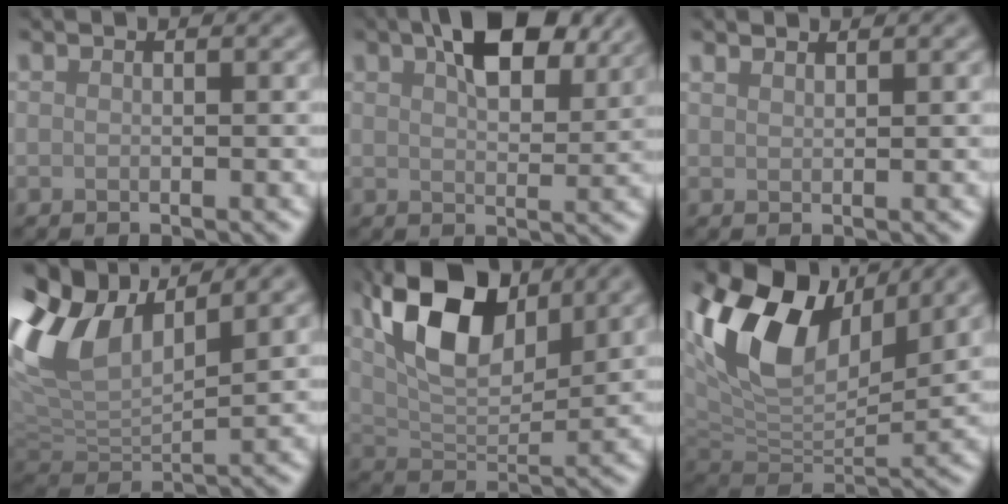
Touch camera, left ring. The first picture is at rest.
{"total": 7.8, "force": [4.3, 3.3, 5.6], "torque": [-0.091, 0.014, 0.066]}
{"total": 1.1, "force": [1.0, 0.1, 0.1], "torque": [-0.004, -0.001, 0.014]}
{"total": 9.6, "force": [4.2, 5.2, 6.9], "torque": [-0.165, 0.018, 0.078]}
{"total": 9.9, "force": [4.3, 4.9, 7.5], "torque": [-0.146, 0.009, 0.080]}
{"total": 12.2, "force": [5.1, 6.9, 8.6], "torque": [-0.178, 0.014, 0.095]}